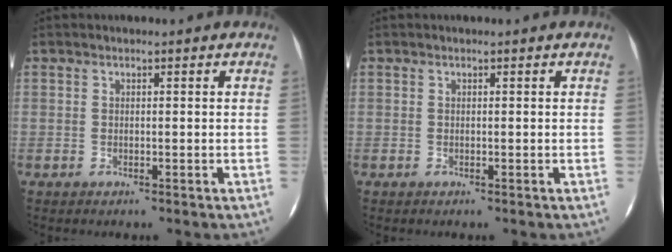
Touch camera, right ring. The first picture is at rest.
{"total": 0.0}